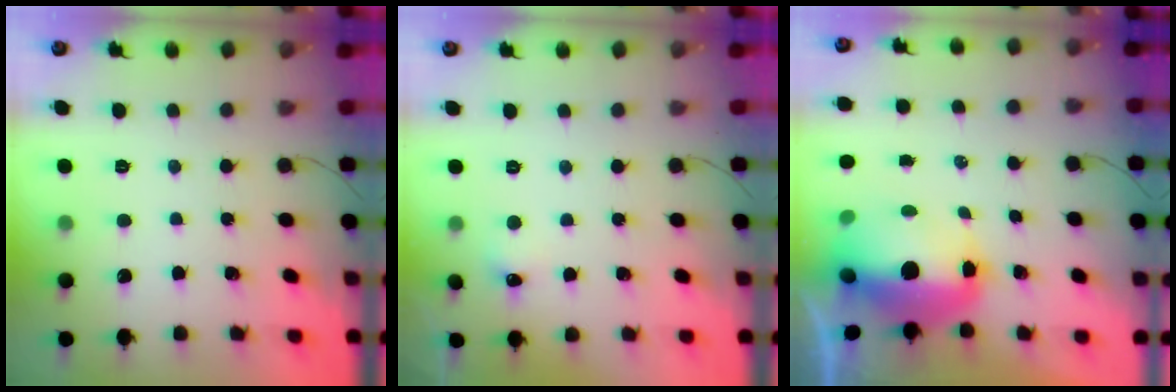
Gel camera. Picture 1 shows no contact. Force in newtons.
{"total": 4.6, "press": 4.4, "slide": 1.4}
{"total": 16.6, "press": 14.5, "slide": 8.2}